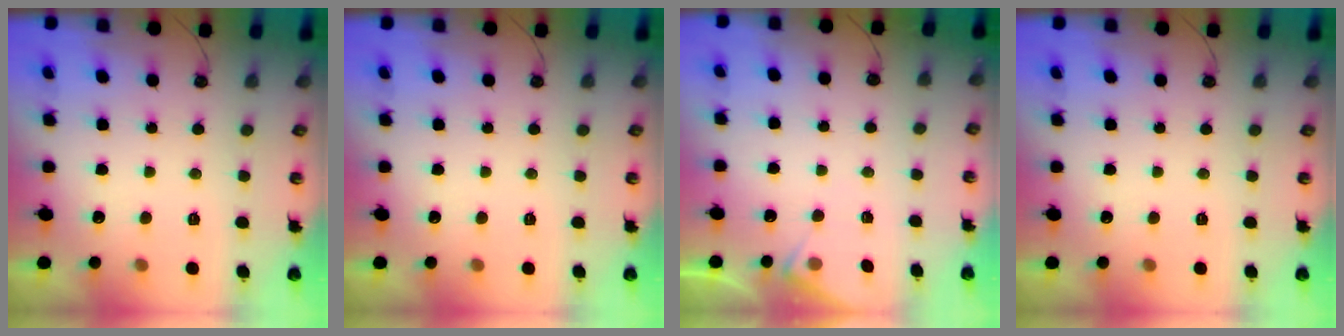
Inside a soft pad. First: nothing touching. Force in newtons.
{"total": 0.0}
{"total": 4.9, "press": 4.8, "slide": 0.7}
{"total": 0.0}